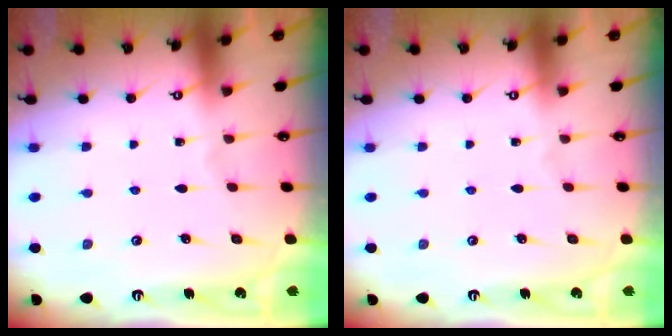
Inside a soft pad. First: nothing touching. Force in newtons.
{"total": 0.0}